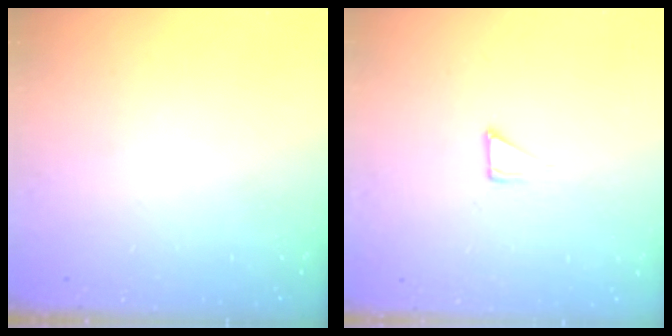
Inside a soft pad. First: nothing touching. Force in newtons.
{"total": 4.8, "press": 4.8, "slide": 0.4}